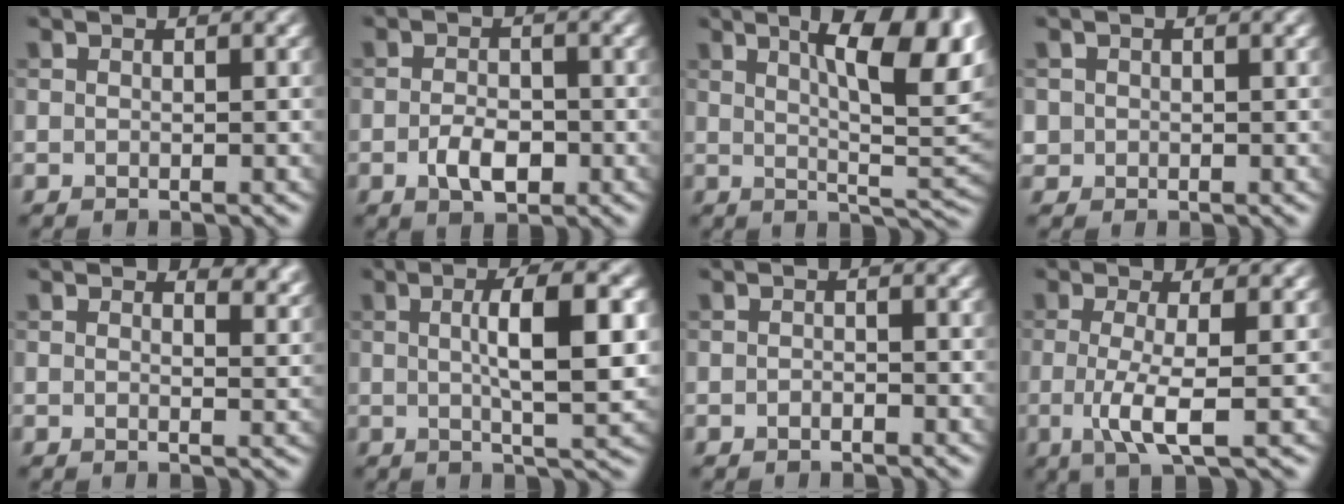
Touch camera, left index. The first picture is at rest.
{"total": 2.8, "force": [-1.0, 1.5, 2.2], "torque": [-0.043, -0.003, -0.017]}
{"total": 11.6, "force": [4.7, 3.1, 10.2], "torque": [-0.111, 0.015, 0.068]}
{"total": 1.0, "force": [0.1, 1.0, -0.1], "torque": [0.010, -0.003, -0.001]}
{"total": 2.8, "force": [2.2, 1.1, 1.5], "torque": [-0.022, -0.005, 0.015]}
{"total": 6.9, "force": [0.7, 1.7, 6.6], "torque": [-0.093, 0.007, 0.010]}
{"total": 0.6, "force": [-0.4, 0.2, 0.3], "torque": [-0.005, 0.000, -0.007]}
{"total": 4.2, "force": [-0.6, 0.8, 4.1], "torque": [-0.076, -0.011, -0.013]}